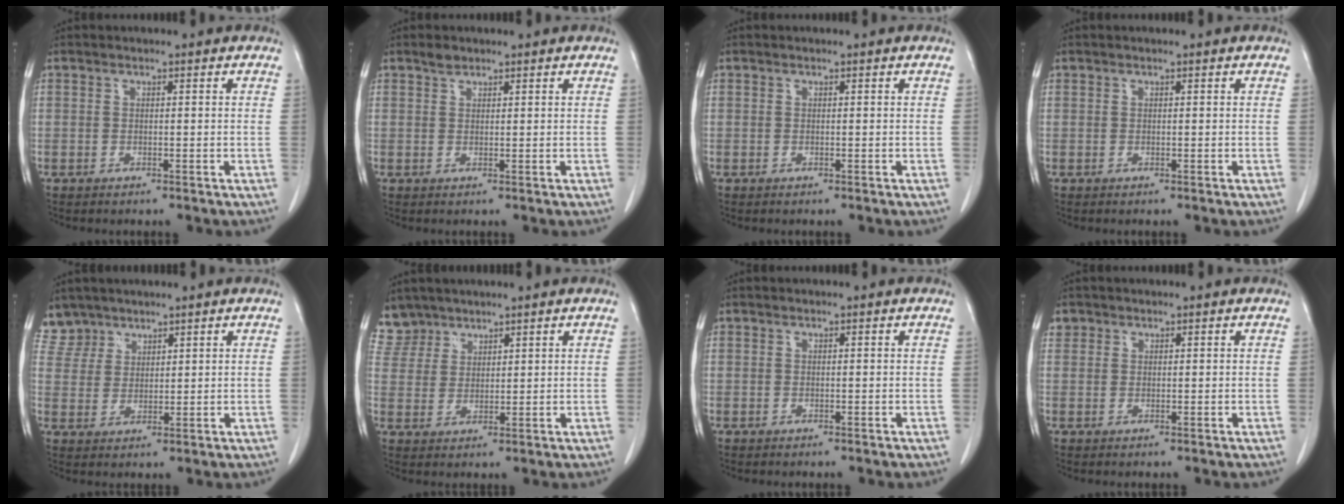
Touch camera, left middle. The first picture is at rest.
{"total": 1.3, "force": [1.1, 0.6, 0.4], "torque": [-0.011, 0.000, 0.019]}
{"total": 0.0}
{"total": 0.0}
{"total": 5.0, "force": [4.2, 2.6, -0.6], "torque": [0.020, 0.002, 0.087]}
{"total": 5.3, "force": [4.6, 2.5, -0.6], "torque": [0.020, 0.004, 0.095]}
{"total": 0.0}
{"total": 1.6, "force": [0.9, 1.3, 0.1], "torque": [0.009, 0.009, 0.013]}